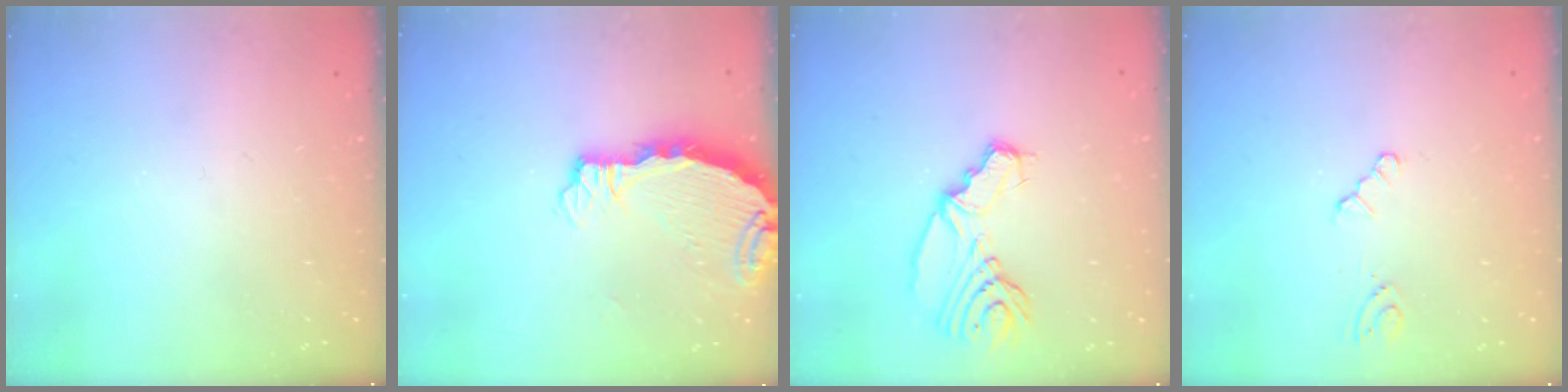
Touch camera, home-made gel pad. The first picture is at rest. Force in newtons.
{"total": 5.8, "press": 5.8, "slide": 0.5}
{"total": 10.8, "press": 10.6, "slide": 2.2}
{"total": 2.1, "press": 2.1, "slide": 0.3}